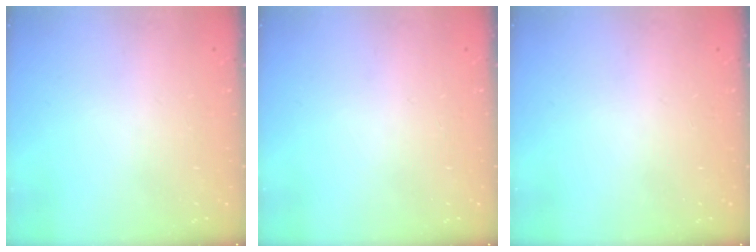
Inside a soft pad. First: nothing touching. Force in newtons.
{"total": 0.0}
{"total": 0.0}